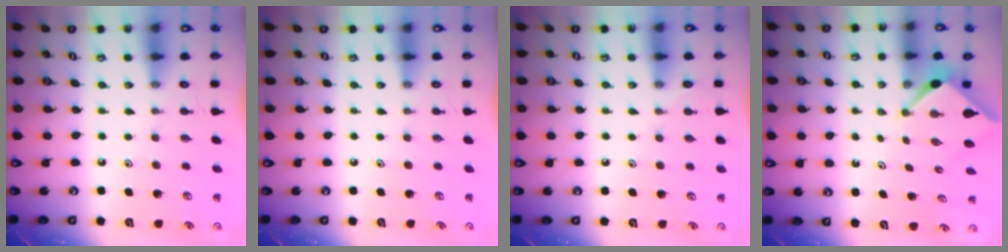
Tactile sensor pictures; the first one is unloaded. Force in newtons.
{"total": 0.0}
{"total": 2.8, "press": 2.8, "slide": 0.3}
{"total": 2.2, "press": 2.2, "slide": 0.3}